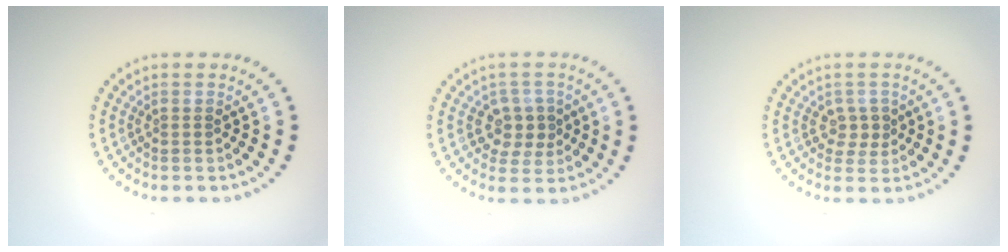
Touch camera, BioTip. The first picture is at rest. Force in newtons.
{"total": 2.9, "press": 2.7, "slide": 1.0}
{"total": 1.7, "press": 1.6, "slide": 0.6}